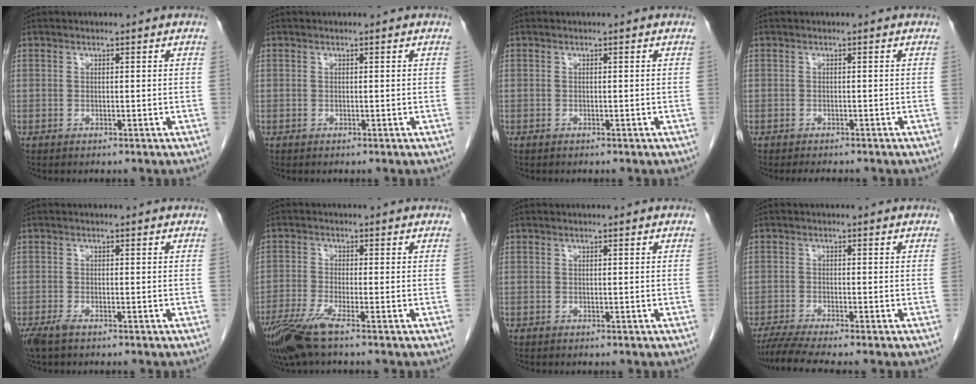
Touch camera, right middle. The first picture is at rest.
{"total": 0.0}
{"total": 0.0}
{"total": 2.3, "force": [-2.0, 0.7, 0.8], "torque": [-0.014, -0.006, -0.024]}
{"total": 2.8, "force": [-1.9, 0.8, 1.8], "torque": [-0.042, -0.007, -0.033]}
{"total": 6.5, "force": [-4.4, 0.1, 4.8], "torque": [-0.095, -0.018, -0.086]}
{"total": 0.0}
{"total": 5.1, "force": [-4.3, -0.8, 2.7], "torque": [-0.049, -0.016, -0.077]}